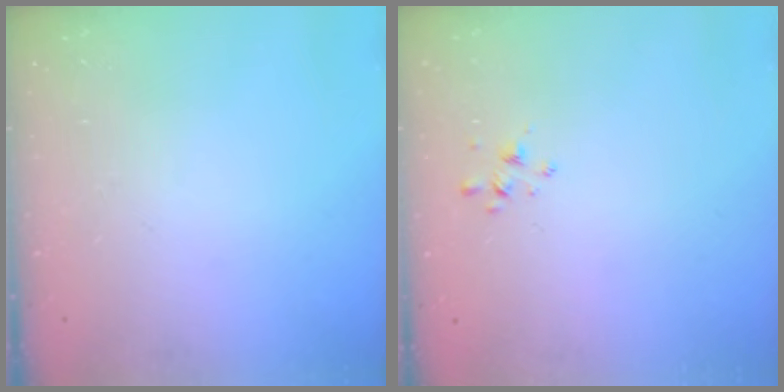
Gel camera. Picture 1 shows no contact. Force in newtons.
{"total": 1.7, "press": 1.7, "slide": 0.3}